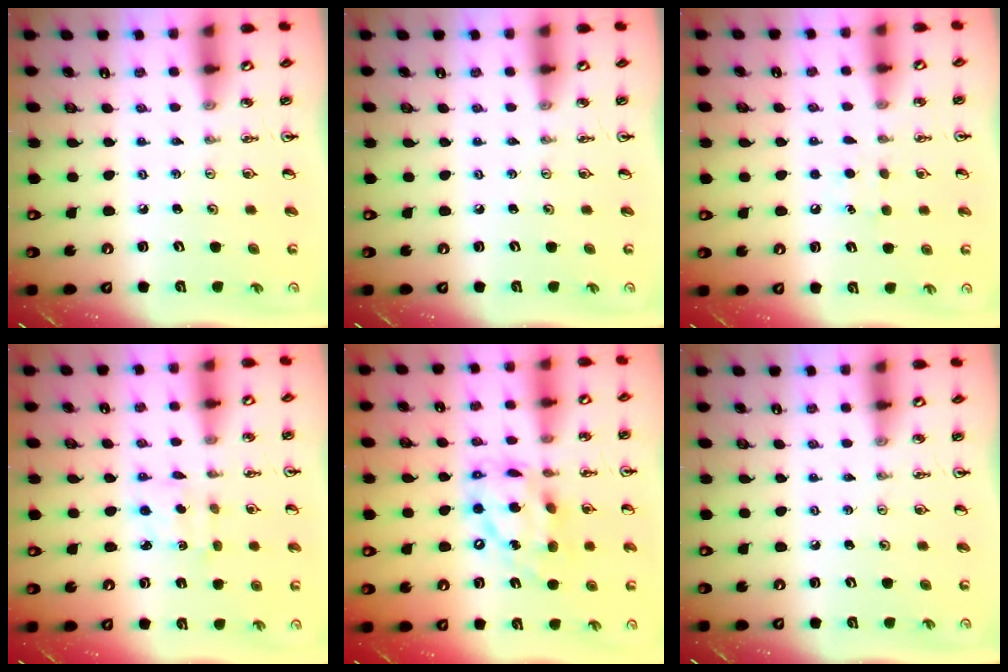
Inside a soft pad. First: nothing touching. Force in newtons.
{"total": 0.0}
{"total": 6.6, "press": 6.5, "slide": 0.7}
{"total": 2.2, "press": 2.1, "slide": 0.6}
{"total": 13.6, "press": 13.6, "slide": 1.0}
{"total": 0.0}